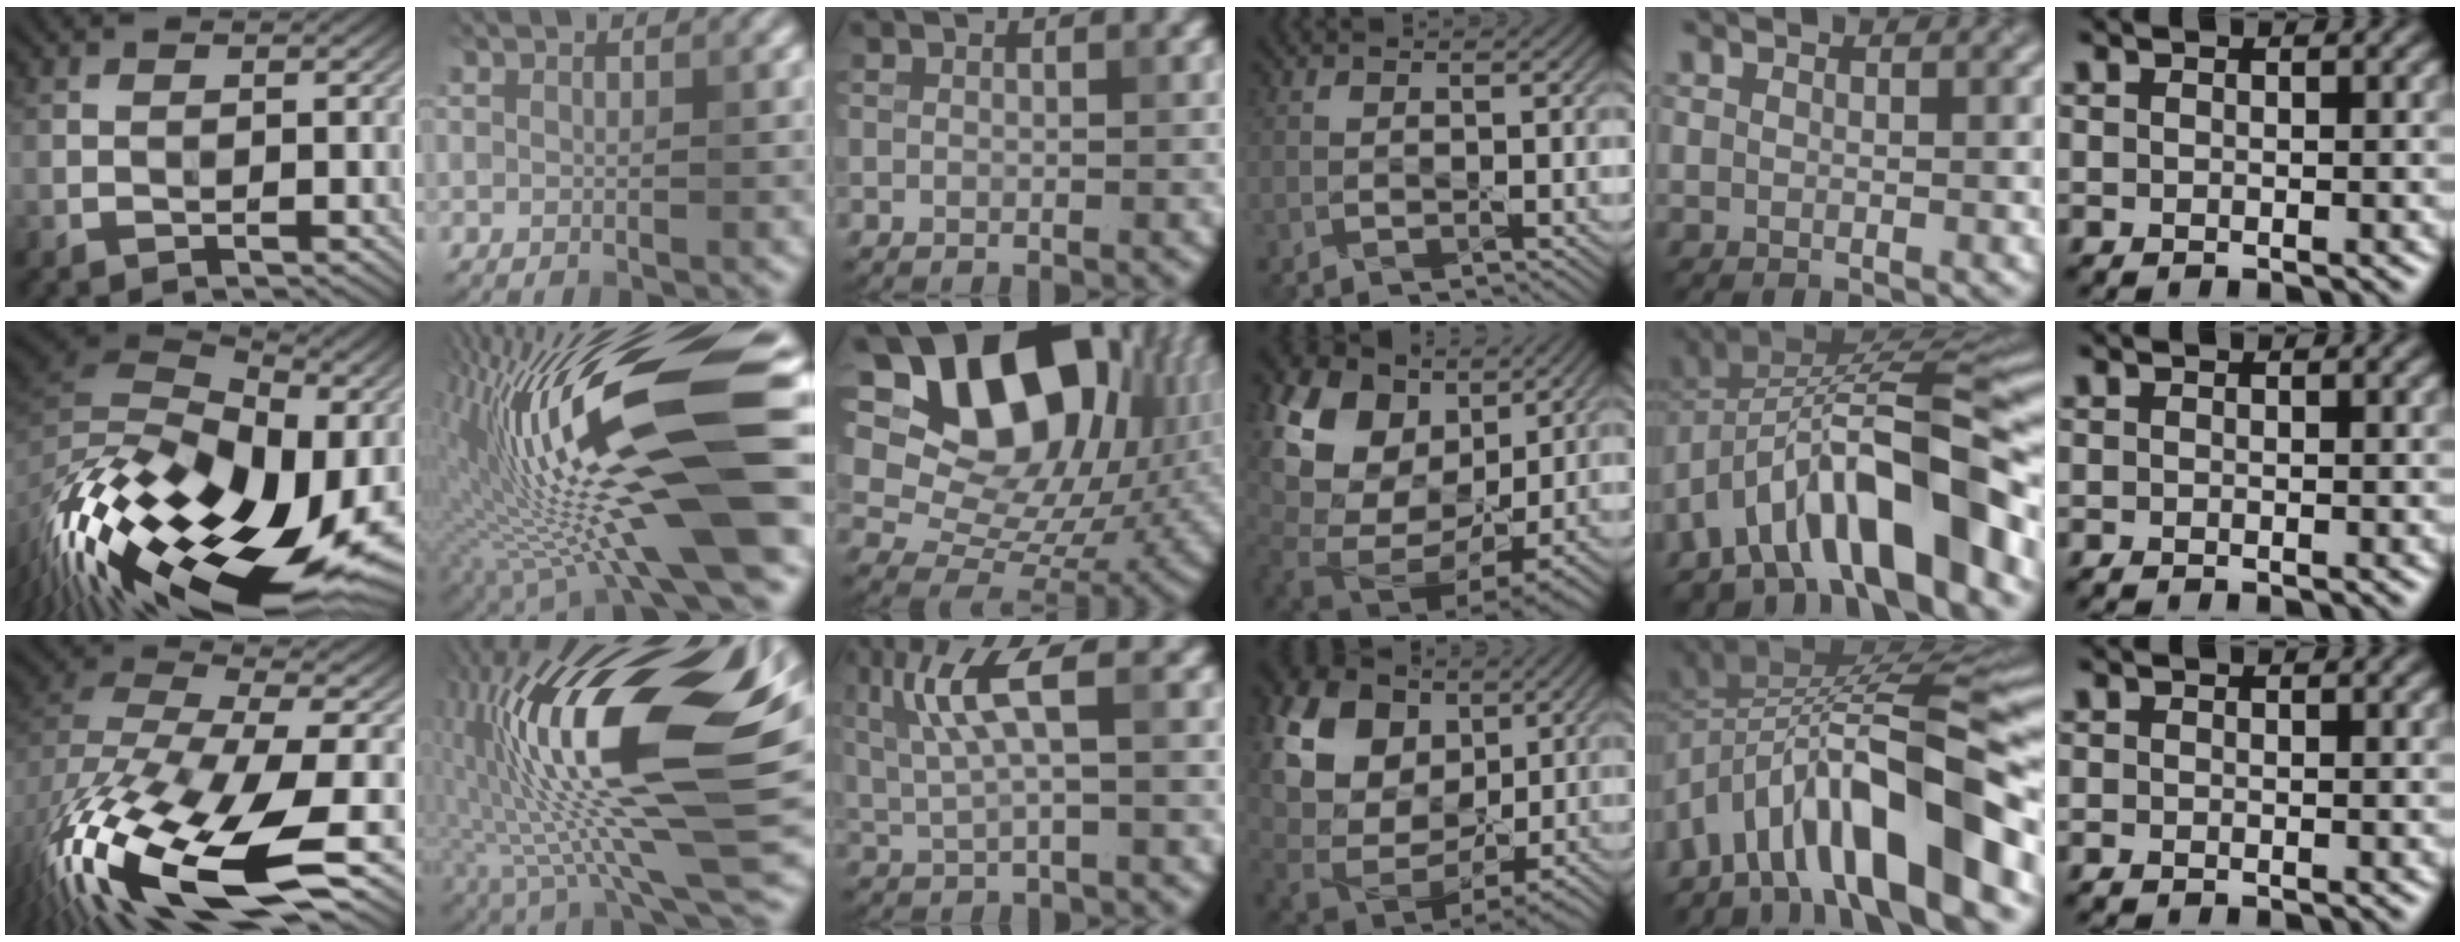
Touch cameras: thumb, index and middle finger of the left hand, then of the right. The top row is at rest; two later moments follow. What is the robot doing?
{"motion": "wipe", "object": "glass cup"}